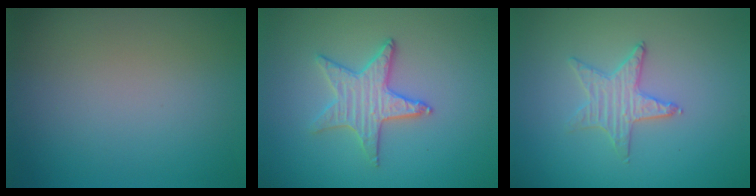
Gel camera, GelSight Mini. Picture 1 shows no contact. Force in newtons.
{"total": 3.1, "press": 3.1, "slide": 0.4}
{"total": 1.6, "press": 1.6, "slide": 0.2}